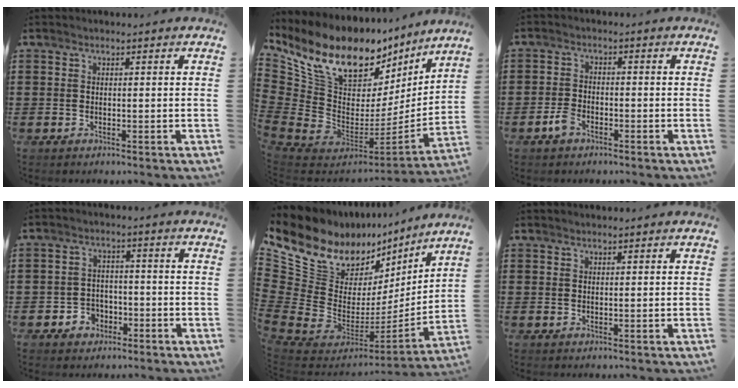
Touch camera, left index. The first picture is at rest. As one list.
[{"total": 14.5, "force": [9.9, 7.3, 7.5], "torque": [-0.156, -0.080, 0.173]}, {"total": 2.7, "force": [-1.7, 1.4, 1.6], "torque": [-0.044, 0.000, -0.037]}, {"total": 3.2, "force": [-2.3, 2.2, 0.6], "torque": [-0.018, 0.008, -0.049]}, {"total": 13.4, "force": [8.4, 8.5, 6.0], "torque": [-0.154, -0.079, 0.148]}, {"total": 0.5, "force": [0.5, 0.0, 0.1], "torque": [-0.004, -0.001, 0.010]}]